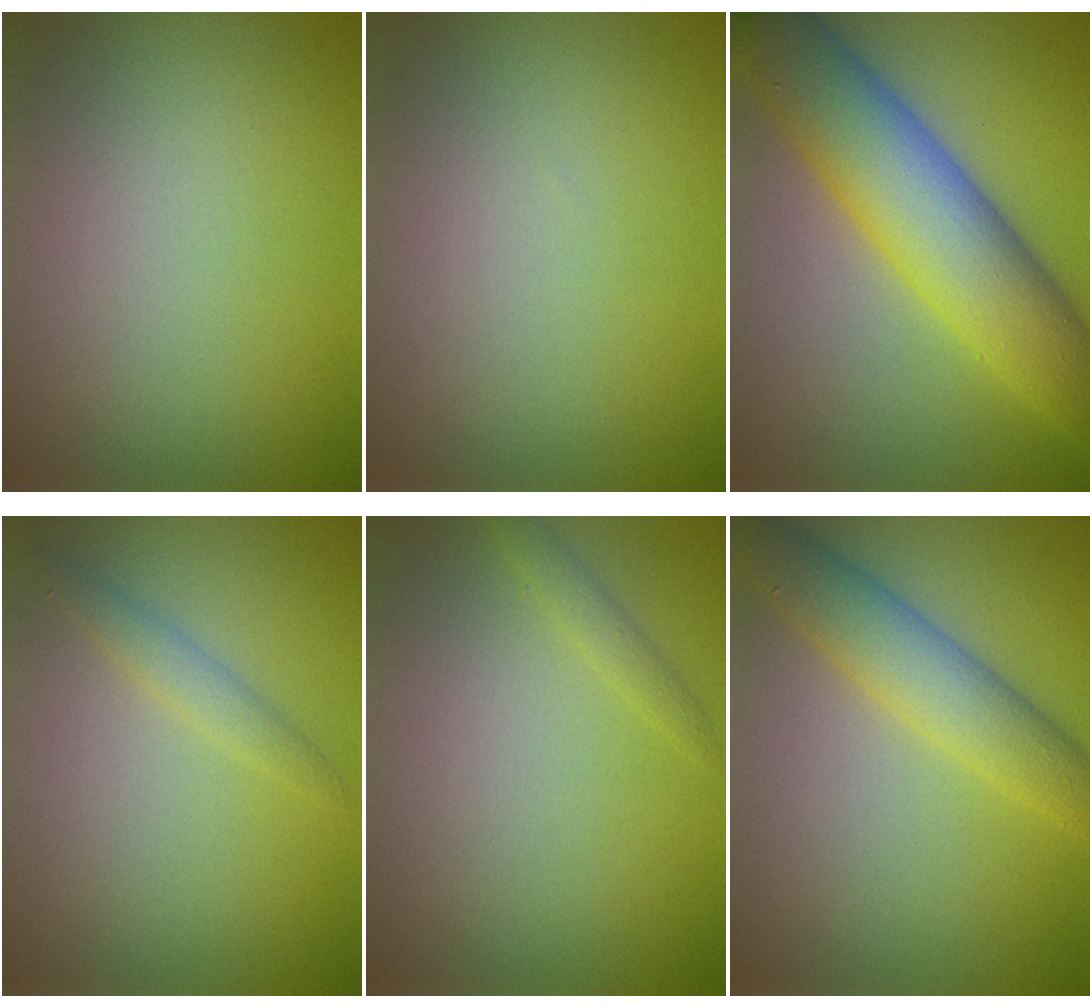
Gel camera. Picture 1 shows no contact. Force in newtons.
{"total": 0.0}
{"total": 10.2, "press": 10.2, "slide": 0.1}
{"total": 1.6, "press": 1.6, "slide": 0.1}
{"total": 1.1, "press": 1.1, "slide": 0.1}
{"total": 4.9, "press": 4.9, "slide": 0.0}